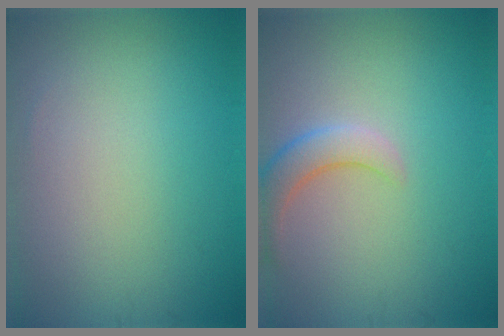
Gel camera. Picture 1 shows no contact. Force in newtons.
{"total": 2.9, "press": 2.8, "slide": 0.3}